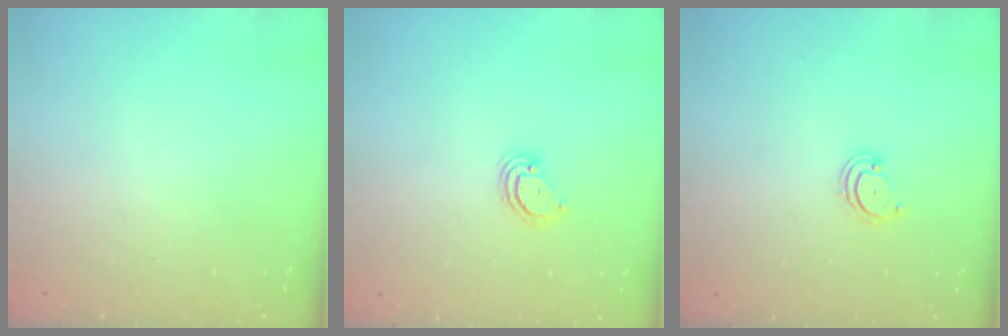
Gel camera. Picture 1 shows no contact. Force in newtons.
{"total": 3.6, "press": 3.6, "slide": 0.2}
{"total": 2.8, "press": 2.8, "slide": 0.3}